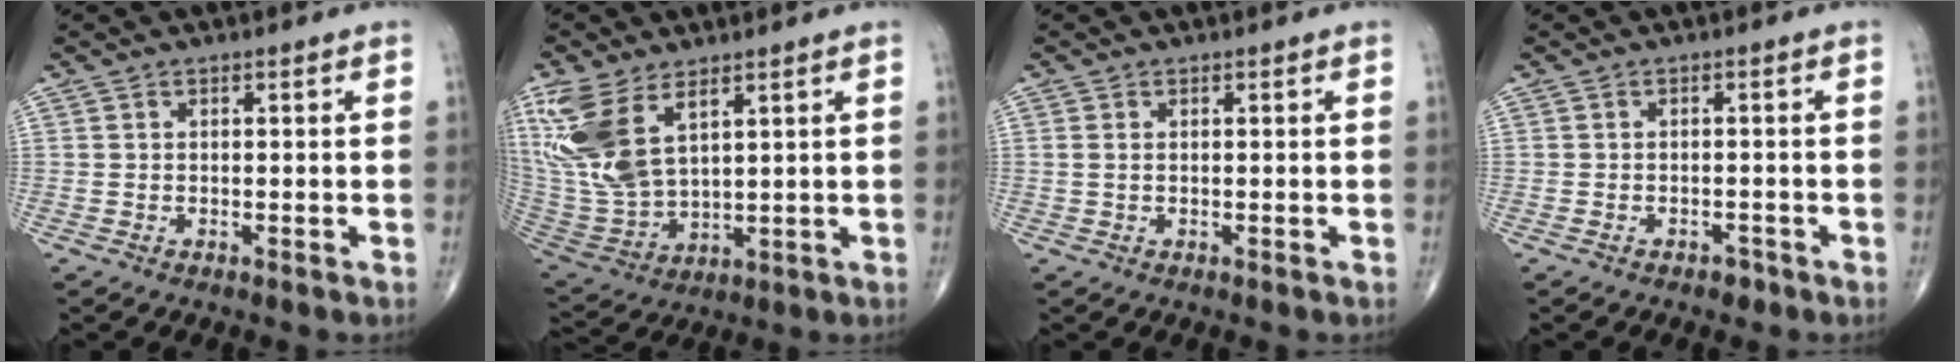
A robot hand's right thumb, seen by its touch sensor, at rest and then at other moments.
{"total": 15.2, "force": [7.0, 7.7, 11.1], "torque": [-0.242, -0.019, 0.157]}
{"total": 0.8, "force": [0.1, 0.5, 0.6], "torque": [-0.019, 0.007, 0.007]}
{"total": 1.4, "force": [-1.1, 0.8, 0.5], "torque": [-0.005, 0.008, -0.015]}